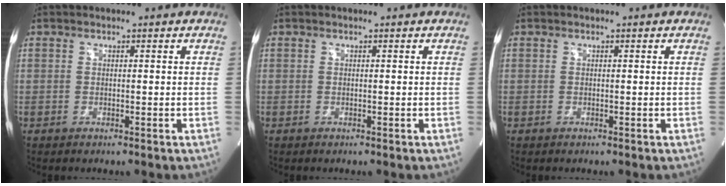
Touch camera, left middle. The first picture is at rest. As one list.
[{"total": 0.0}, {"total": 0.0}]